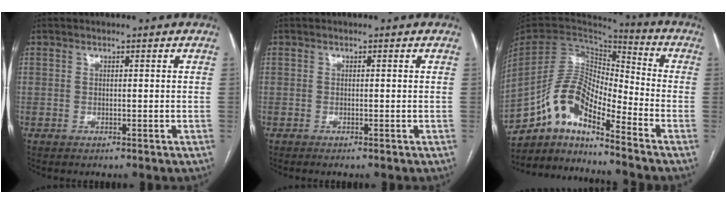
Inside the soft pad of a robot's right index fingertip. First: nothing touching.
{"total": 0.5, "force": [-0.4, -0.1, 0.3], "torque": [-0.008, -0.001, -0.009]}
{"total": 13.2, "force": [-9.4, 3.4, 8.6], "torque": [-0.168, 0.027, -0.172]}